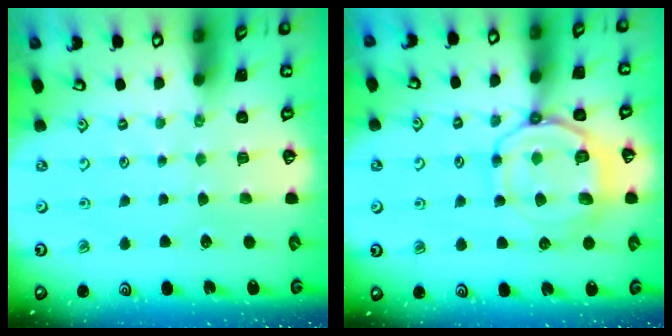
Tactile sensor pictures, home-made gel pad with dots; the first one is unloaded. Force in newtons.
{"total": 12.7, "press": 12.6, "slide": 1.4}